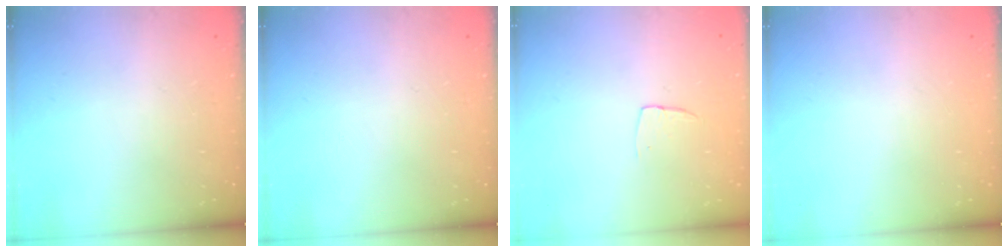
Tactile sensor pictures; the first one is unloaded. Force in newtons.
{"total": 0.0}
{"total": 4.0, "press": 4.0, "slide": 0.2}
{"total": 0.0}